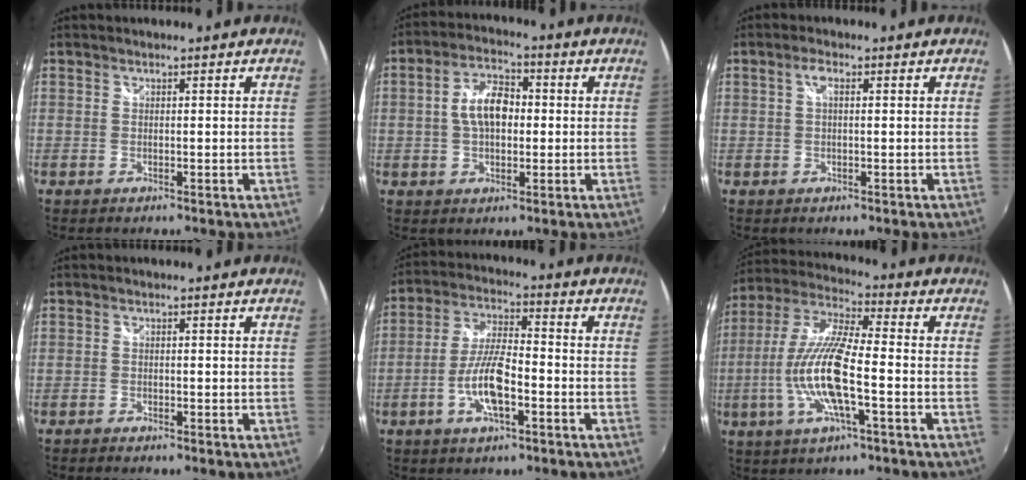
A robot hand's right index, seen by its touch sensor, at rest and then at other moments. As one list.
[{"total": 8.0, "force": [0.2, 4.7, 6.5], "torque": [-0.122, 0.017, 0.004]}, {"total": 2.0, "force": [0.5, 0.7, 1.8], "torque": [-0.036, 0.007, 0.006]}, {"total": 1.1, "force": [-1.1, 0.3, 0.3], "torque": [-0.010, -0.006, -0.020]}, {"total": 9.5, "force": [-3.6, 2.6, 8.4], "torque": [-0.172, 0.003, -0.067]}, {"total": 14.6, "force": [-3.7, 2.5, 13.9], "torque": [-0.279, -0.006, -0.072]}]